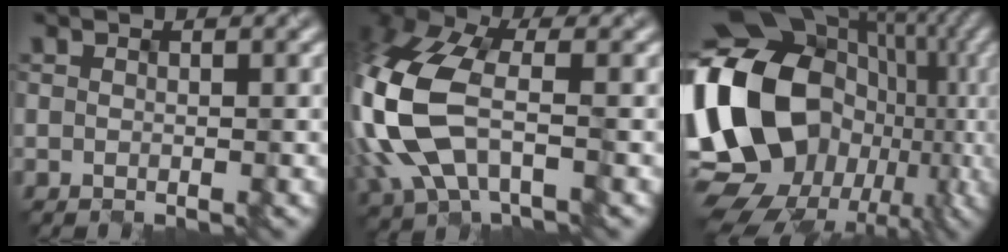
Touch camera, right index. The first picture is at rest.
{"total": 11.5, "force": [-1.5, 6.5, 9.4], "torque": [-0.252, 0.003, -0.040]}
{"total": 19.2, "force": [-2.0, 15.4, 11.3], "torque": [-0.209, 0.002, -0.028]}